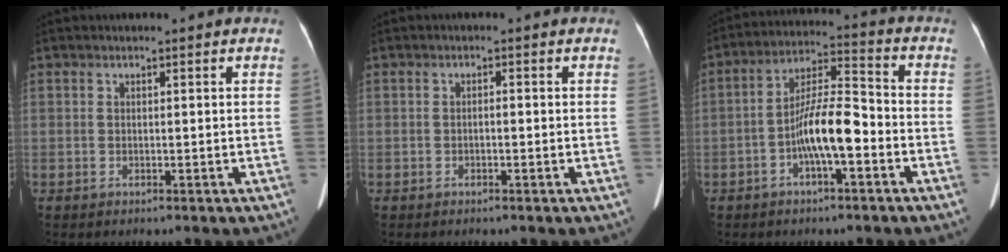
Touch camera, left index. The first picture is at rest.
{"total": 0.7, "force": [-0.4, 0.2, 0.5], "torque": [-0.009, -0.001, -0.008]}
{"total": 9.3, "force": [-3.4, 1.9, 8.4], "torque": [-0.164, 0.015, -0.062]}